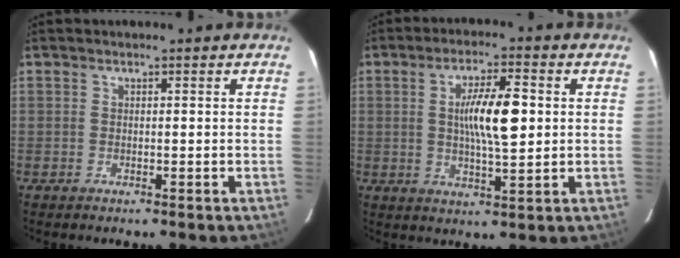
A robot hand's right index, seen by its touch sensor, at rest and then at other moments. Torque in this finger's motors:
{"motor_torque": [0.64, -0.03, 0.34, 0.13]}